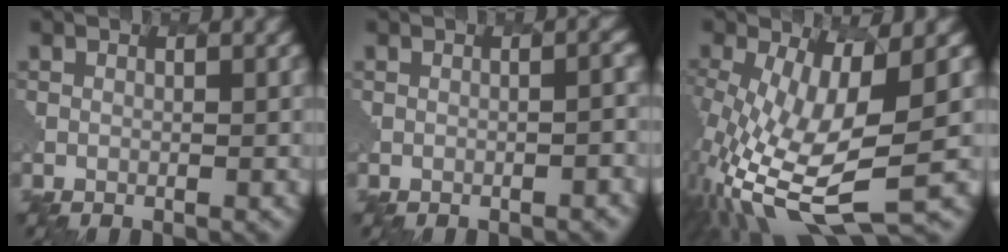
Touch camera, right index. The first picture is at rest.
{"total": 2.5, "force": [-0.4, 0.8, 2.4], "torque": [-0.002, 0.012, -0.010]}
{"total": 6.7, "force": [-1.8, 1.7, 6.2], "torque": [-0.168, -0.015, -0.052]}